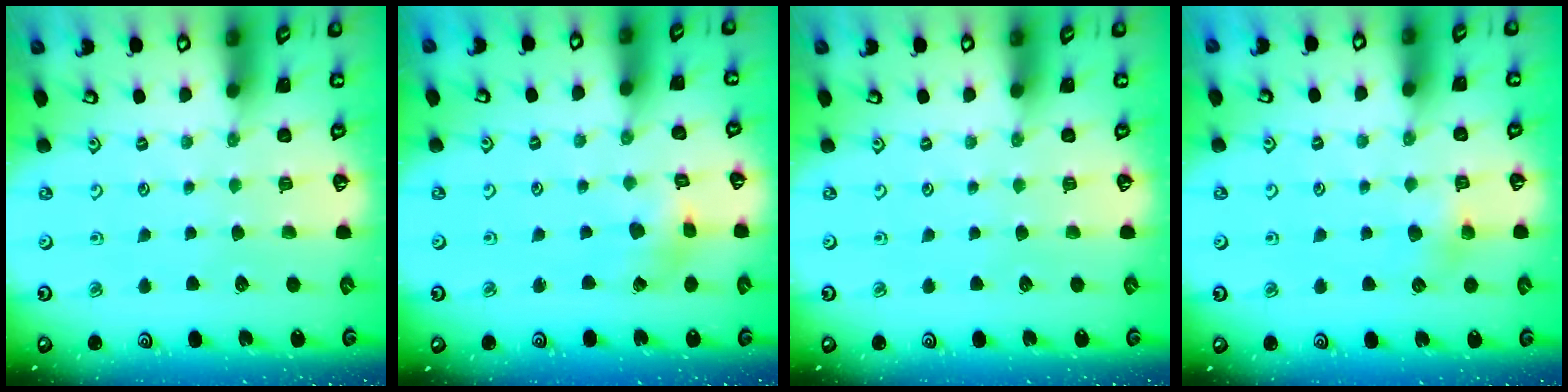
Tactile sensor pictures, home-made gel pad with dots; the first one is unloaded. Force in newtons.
{"total": 3.1, "press": 3.1, "slide": 0.5}
{"total": 0.0}
{"total": 4.4, "press": 4.3, "slide": 0.9}